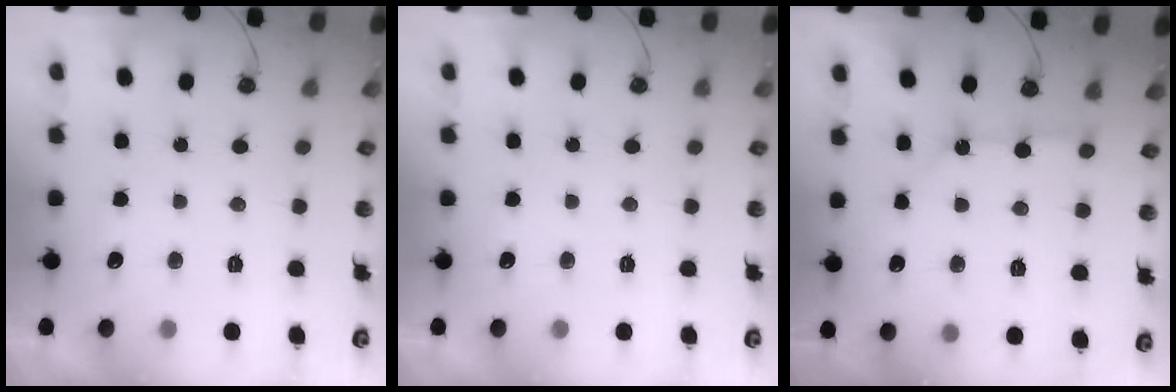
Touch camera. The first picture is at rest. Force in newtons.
{"total": 0.0}
{"total": 2.6, "press": 2.6, "slide": 0.1}